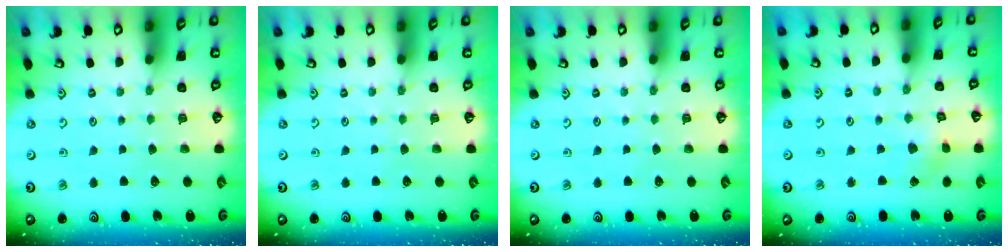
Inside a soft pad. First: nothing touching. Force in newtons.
{"total": 0.0}
{"total": 0.0}
{"total": 2.6, "press": 2.6, "slide": 0.3}